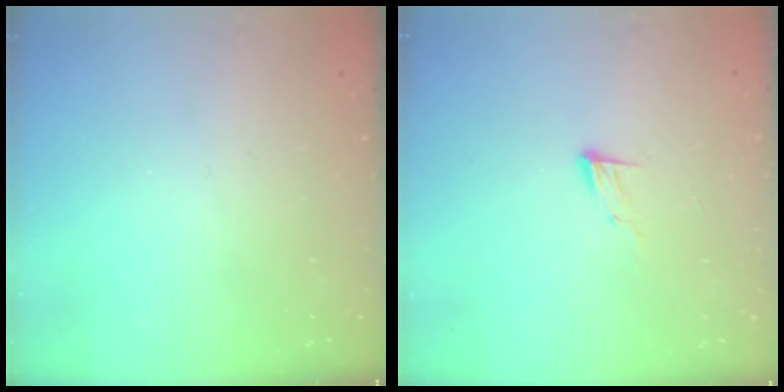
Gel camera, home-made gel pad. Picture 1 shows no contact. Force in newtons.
{"total": 6.2, "press": 6.2, "slide": 0.6}